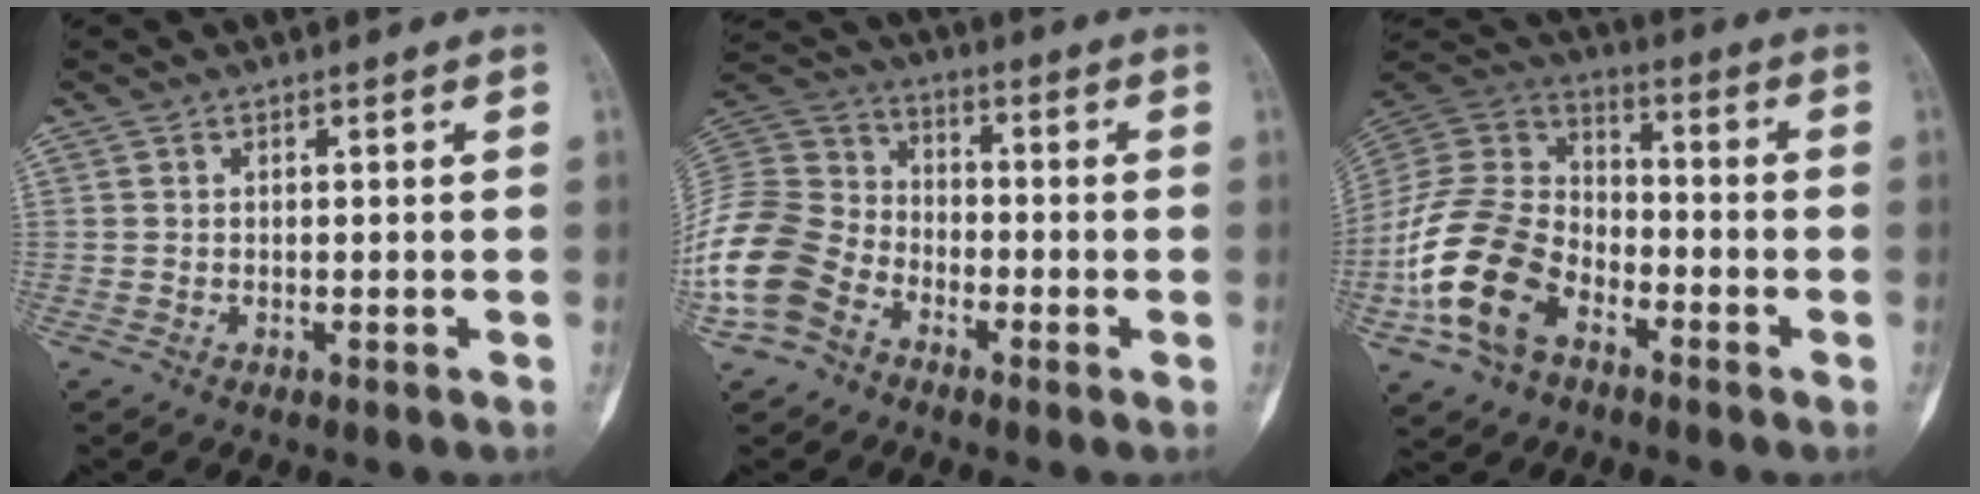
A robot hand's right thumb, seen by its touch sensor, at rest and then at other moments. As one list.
[{"total": 16.5, "force": [-7.8, 12.4, 7.6], "torque": [-0.165, 0.054, -0.158]}, {"total": 18.5, "force": [-7.8, 12.3, 11.4], "torque": [-0.217, 0.053, -0.155]}]